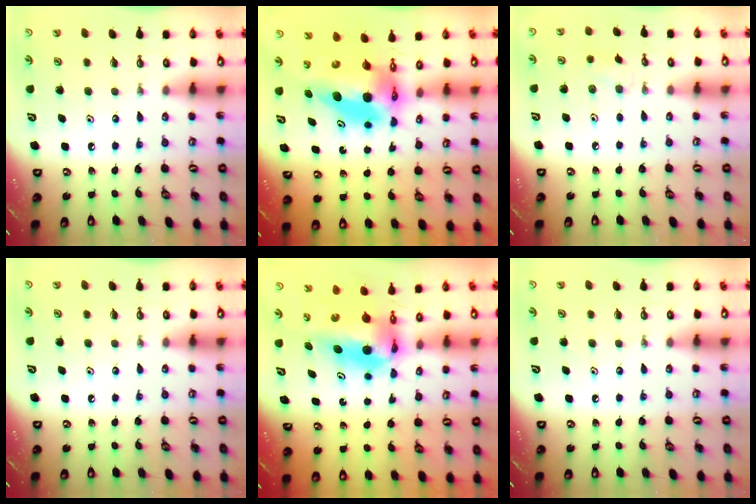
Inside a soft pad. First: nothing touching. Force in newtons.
{"total": 8.5, "press": 8.5, "slide": 0.9}
{"total": 5.3, "press": 5.2, "slide": 0.9}
{"total": 0.0}
{"total": 10.2, "press": 6.6, "slide": 7.7}
{"total": 0.0}